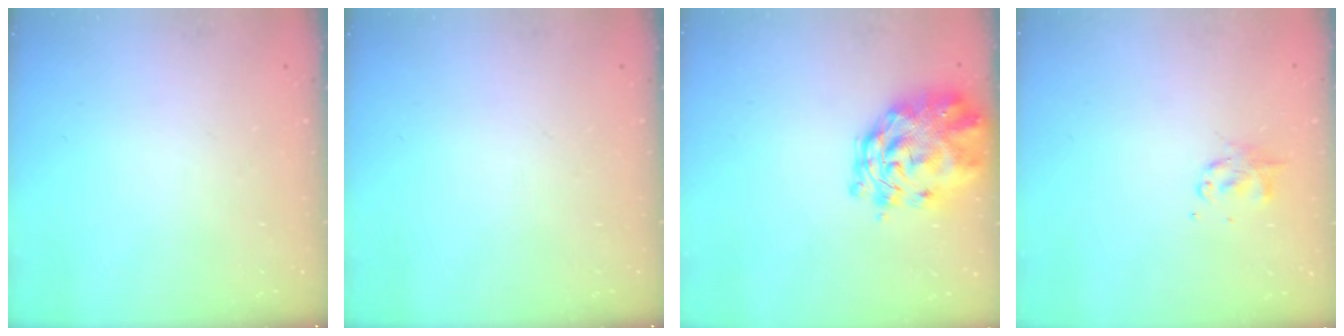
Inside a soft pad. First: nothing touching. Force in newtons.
{"total": 0.0}
{"total": 6.5, "press": 6.0, "slide": 2.6}
{"total": 2.8, "press": 2.7, "slide": 0.6}